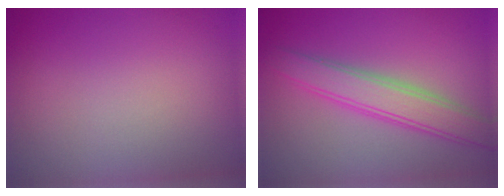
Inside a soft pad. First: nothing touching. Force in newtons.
{"total": 4.4, "press": 4.4, "slide": 0.2}